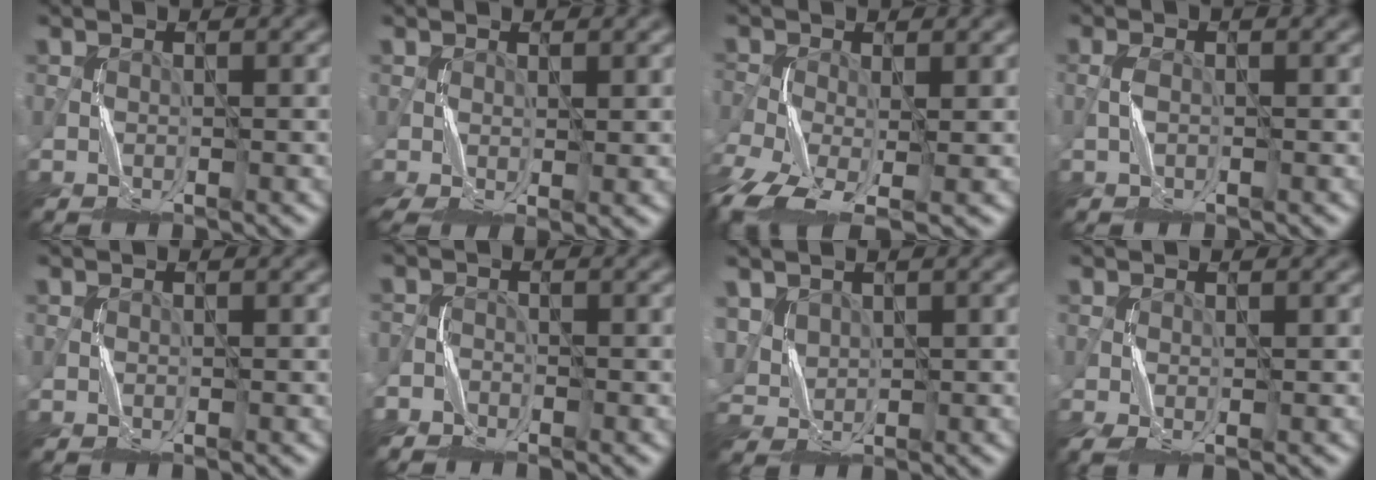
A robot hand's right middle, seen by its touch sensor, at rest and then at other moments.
{"total": 2.8, "force": [0.1, 1.3, 2.5], "torque": [-0.060, -0.001, 0.002]}
{"total": 7.7, "force": [-4.4, 3.5, 5.3], "torque": [-0.124, -0.025, -0.090]}
{"total": 0.8, "force": [-0.3, 0.3, 0.7], "torque": [-0.014, 0.005, -0.006]}
{"total": 0.0}
{"total": 2.3, "force": [-2.0, 1.1, -0.2], "torque": [0.008, 0.006, -0.038]}
{"total": 2.3, "force": [1.5, 1.6, 0.7], "torque": [-0.026, 0.000, 0.038]}
{"total": 2.1, "force": [-0.5, 0.8, 1.9], "torque": [-0.049, -0.001, -0.010]}